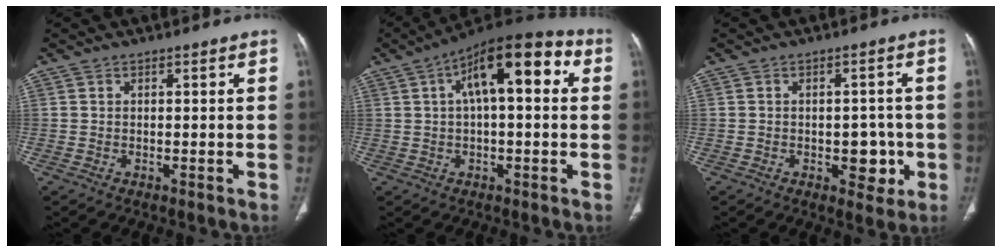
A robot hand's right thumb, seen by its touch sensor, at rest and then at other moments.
{"total": 16.2, "force": [4.3, 6.5, 14.2], "torque": [-0.196, 0.036, 0.056]}
{"total": 5.5, "force": [-1.5, 3.5, 4.0], "torque": [-0.023, 0.007, -0.016]}